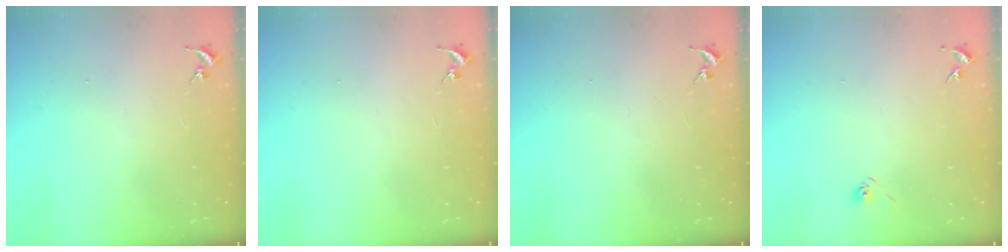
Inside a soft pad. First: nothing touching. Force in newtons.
{"total": 0.0}
{"total": 0.0}
{"total": 2.9, "press": 2.5, "slide": 1.5}